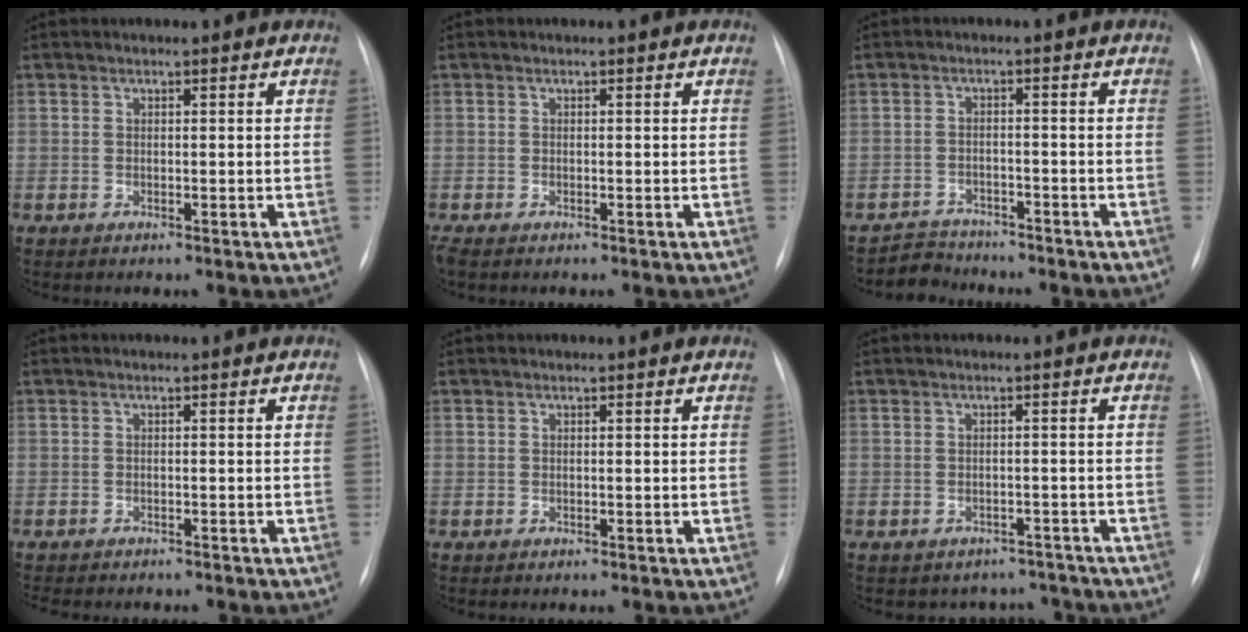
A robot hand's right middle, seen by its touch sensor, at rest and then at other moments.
{"total": 0.8, "force": [-0.7, 0.2, 0.4], "torque": [-0.009, -0.003, -0.012]}
{"total": 3.9, "force": [-3.5, 1.2, -1.2], "torque": [0.019, -0.005, -0.061]}
{"total": 5.7, "force": [-5.0, 1.5, 2.3], "torque": [-0.029, -0.005, -0.066]}
{"total": 0.0}
{"total": 5.2, "force": [-4.5, 2.6, -0.7], "torque": [0.023, 0.026, -0.052]}